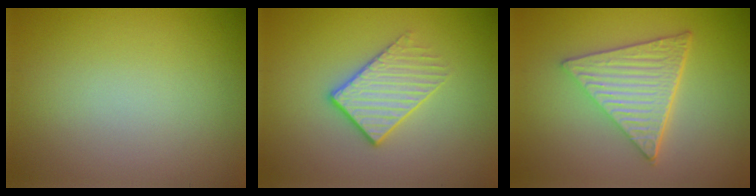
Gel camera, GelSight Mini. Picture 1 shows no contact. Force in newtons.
{"total": 2.6, "press": 2.3, "slide": 1.2}
{"total": 6.6, "press": 4.6, "slide": 4.8}